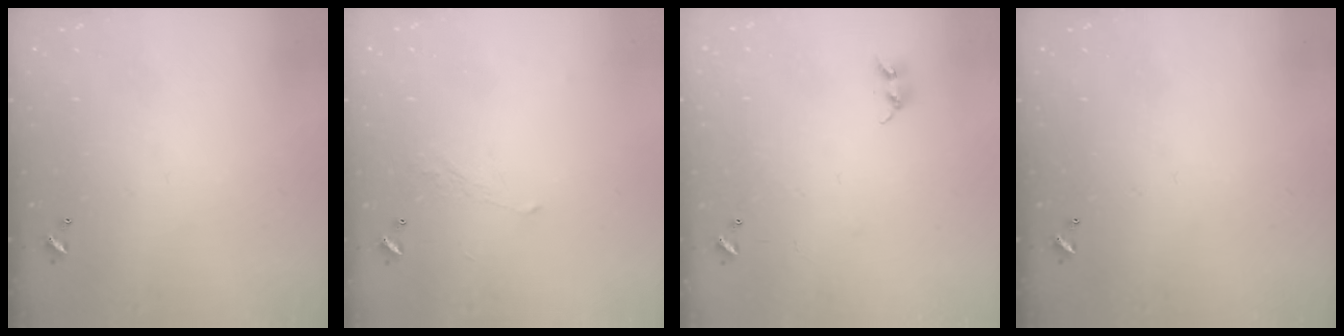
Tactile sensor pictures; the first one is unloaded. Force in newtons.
{"total": 1.7, "press": 1.6, "slide": 0.6}
{"total": 5.9, "press": 5.9, "slide": 0.4}
{"total": 0.0}